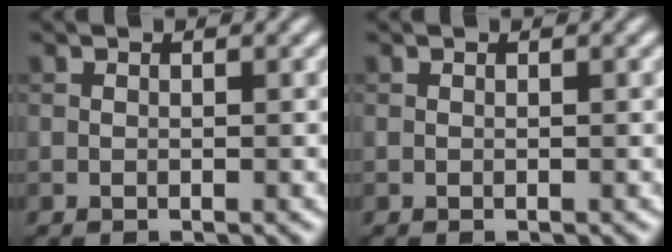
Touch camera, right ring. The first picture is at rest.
{"total": 0.0}